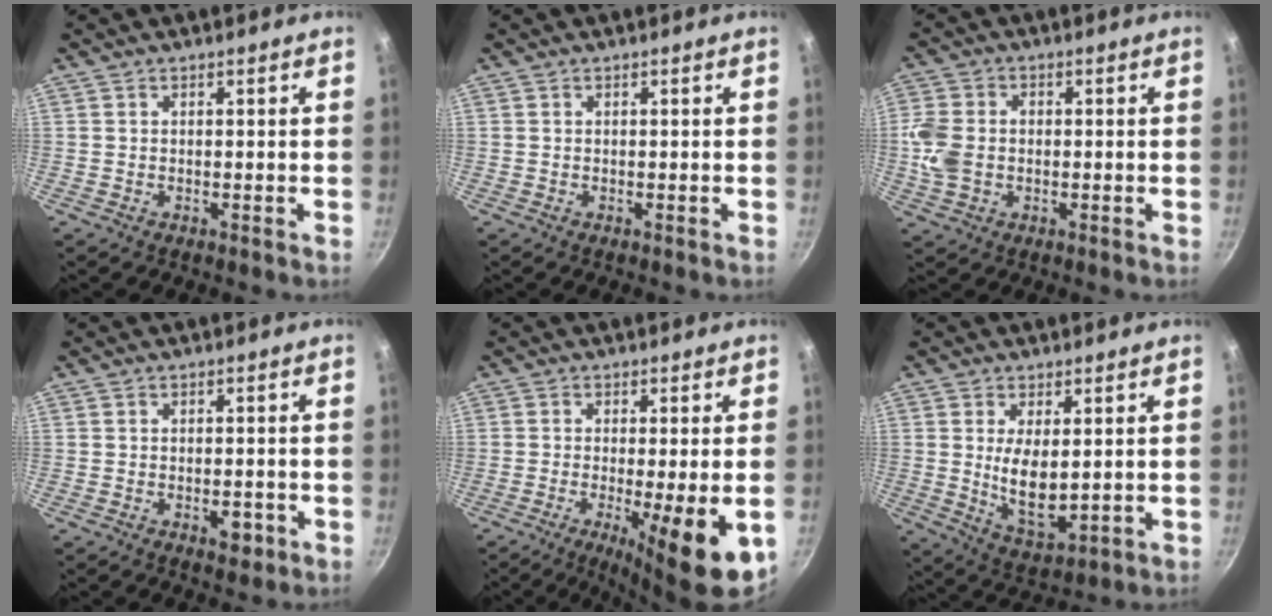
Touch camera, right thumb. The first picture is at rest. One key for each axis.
{"total": 0.0}
{"total": 7.7, "fx": -0.6, "fy": 5.9, "fz": 4.9, "tx": -0.096, "ty": 0.007, "tz": -0.016}
{"total": 3.3, "fx": -1.2, "fy": 1.8, "fz": 2.5, "tx": -0.024, "ty": 0.009, "tz": -0.012}
{"total": 11.8, "fx": -3.5, "fy": 2.3, "fz": 11.0, "tx": -0.166, "ty": -0.010, "tz": -0.048}
{"total": 9.3, "fx": 0.9, "fy": 4.3, "fz": 8.2, "tx": -0.135, "ty": -0.021, "tz": 0.030}